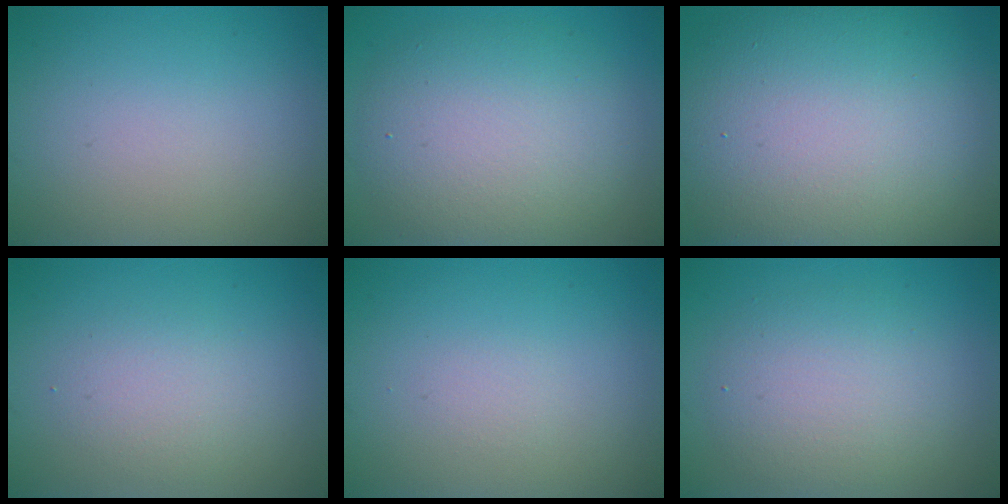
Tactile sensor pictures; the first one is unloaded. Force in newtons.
{"total": 7.5, "press": 7.5, "slide": 0.8}
{"total": 15.9, "press": 15.8, "slide": 1.3}
{"total": 2.2, "press": 2.2, "slide": 0.0}
{"total": 0.6, "press": 0.6, "slide": 0.0}
{"total": 4.3, "press": 4.3, "slide": 0.3}